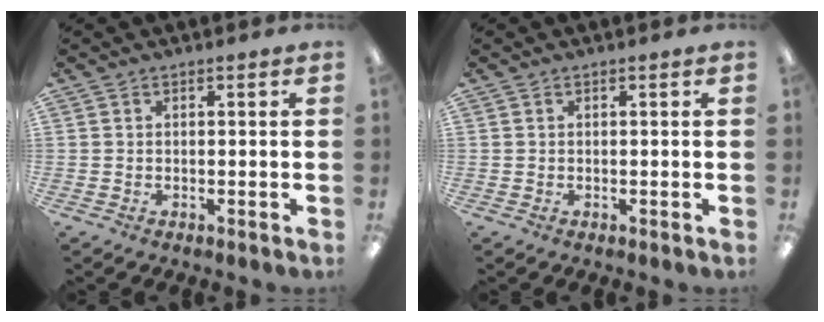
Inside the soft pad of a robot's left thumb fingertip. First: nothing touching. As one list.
[{"total": 0.0}]